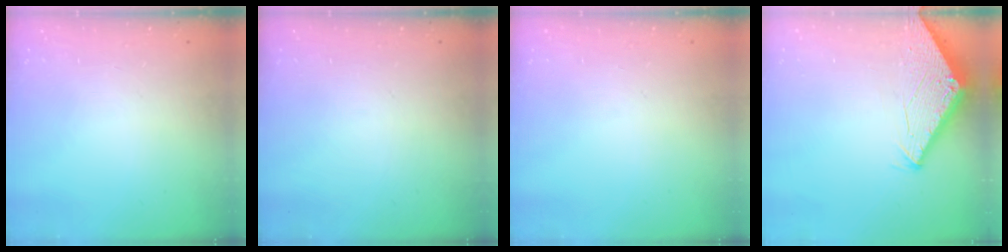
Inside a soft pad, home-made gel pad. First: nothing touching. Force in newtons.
{"total": 0.0}
{"total": 0.0}
{"total": 2.8, "press": 2.8, "slide": 0.2}